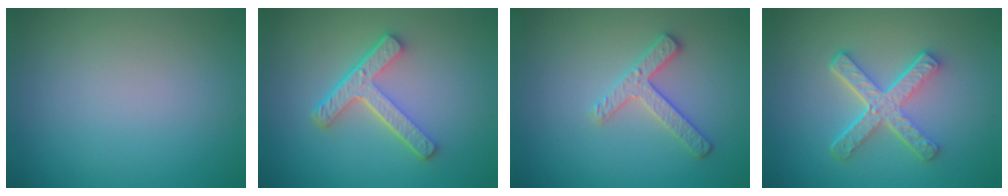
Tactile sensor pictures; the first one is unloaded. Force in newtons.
{"total": 4.4, "press": 3.2, "slide": 3.0}
{"total": 2.5, "press": 2.4, "slide": 0.8}
{"total": 5.2, "press": 3.8, "slide": 3.6}